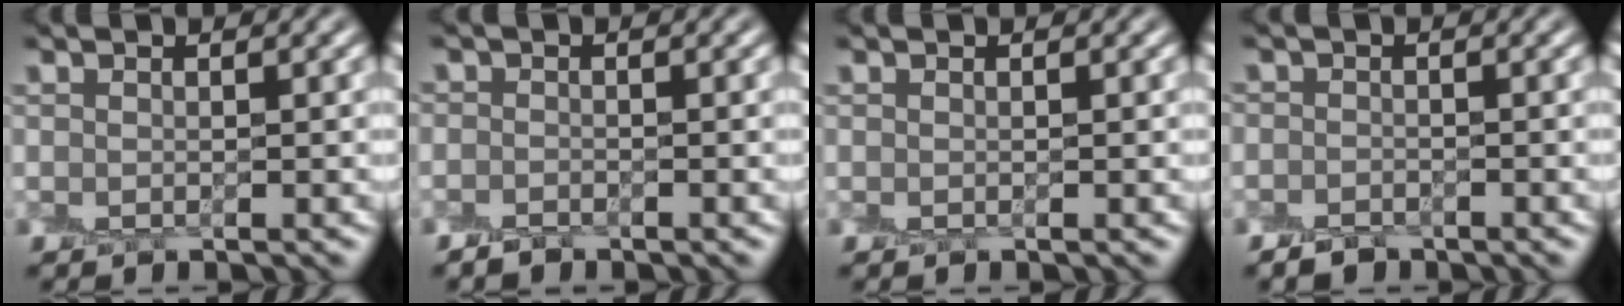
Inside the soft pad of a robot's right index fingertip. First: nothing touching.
{"total": 0.8, "force": [-0.5, 0.3, -0.5], "torque": [0.014, 0.004, -0.014]}
{"total": 0.0}
{"total": 1.2, "force": [-0.9, 0.7, -0.3], "torque": [0.013, 0.003, -0.021]}